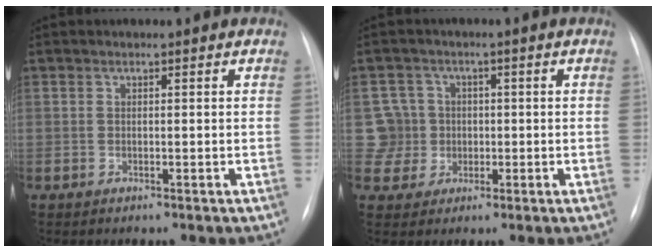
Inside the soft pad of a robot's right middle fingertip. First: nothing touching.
{"total": 5.3, "force": [-0.1, 5.3, -0.5], "torque": [0.019, 0.018, 0.004]}